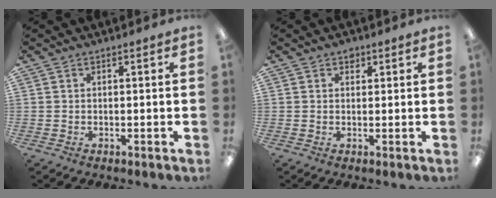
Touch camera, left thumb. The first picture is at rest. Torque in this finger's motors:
{"motor_torque": [0.15, 0.00, 0.52, 0.03, 0.00]}